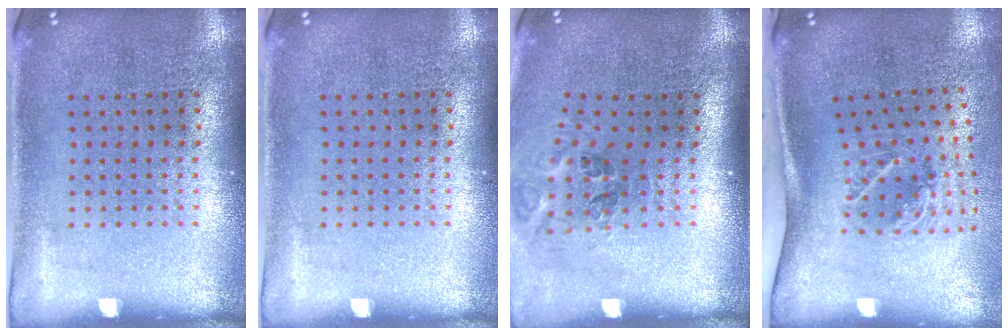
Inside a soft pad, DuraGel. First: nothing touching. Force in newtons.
{"total": 0.0}
{"total": 1.2, "press": 0.9, "slide": 0.7}
{"total": 2.0, "press": 1.3, "slide": 1.6}